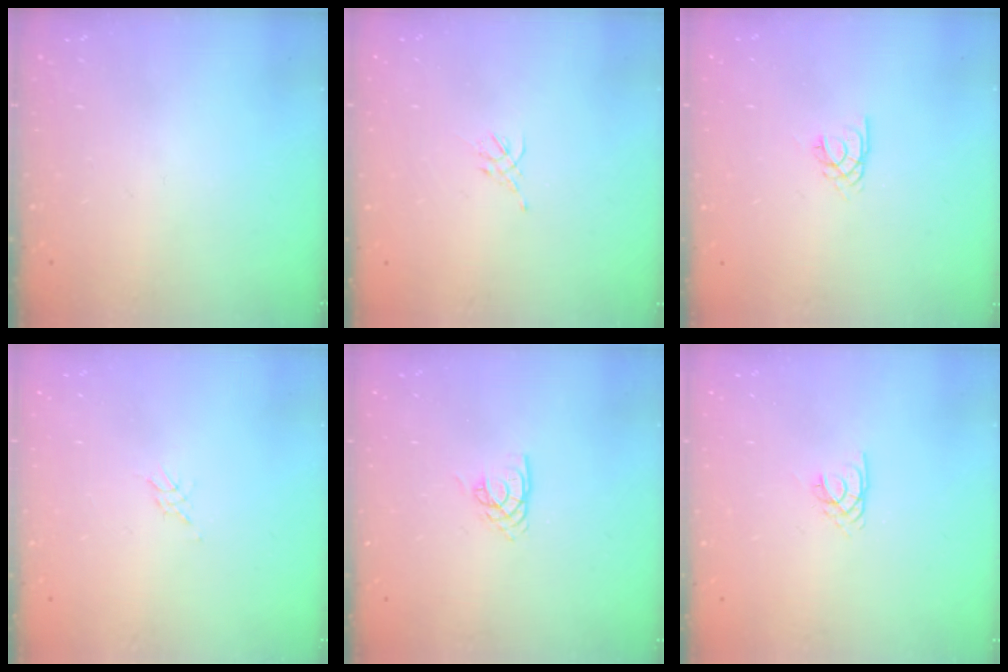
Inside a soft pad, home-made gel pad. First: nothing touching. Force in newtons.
{"total": 1.5, "press": 1.4, "slide": 0.6}
{"total": 2.2, "press": 2.2, "slide": 0.3}
{"total": 1.4, "press": 1.4, "slide": 0.2}
{"total": 5.1, "press": 5.1, "slide": 0.4}
{"total": 2.2, "press": 2.2, "slide": 0.3}